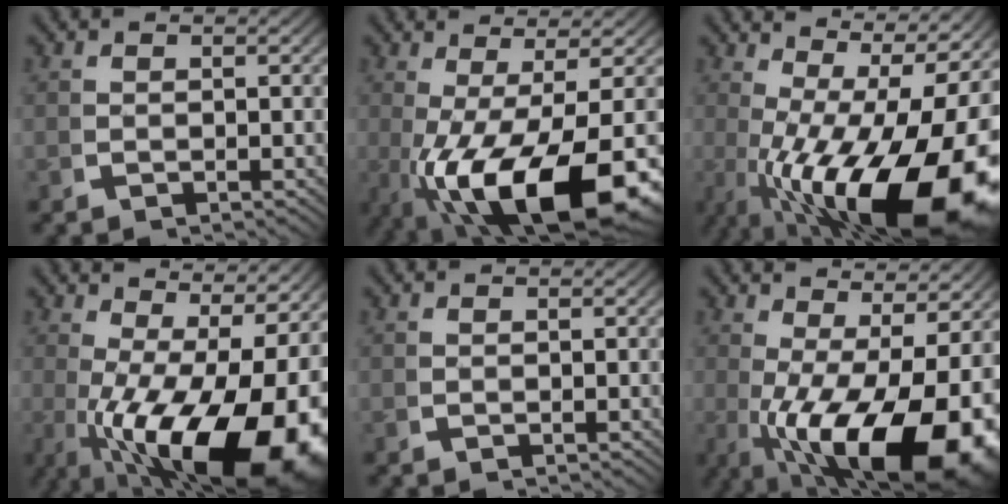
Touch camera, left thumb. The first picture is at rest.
{"total": 15.2, "force": [-3.5, 7.8, 12.6], "torque": [-0.236, -0.065, -0.016]}
{"total": 21.1, "force": [-2.4, 11.3, 17.6], "torque": [-0.280, -0.064, 0.003]}
{"total": 19.2, "force": [-2.9, 10.4, 15.8], "torque": [-0.254, -0.067, -0.004]}
{"total": 0.0}
{"total": 17.0, "force": [-2.9, 9.1, 14.1], "torque": [-0.232, -0.065, -0.008]}